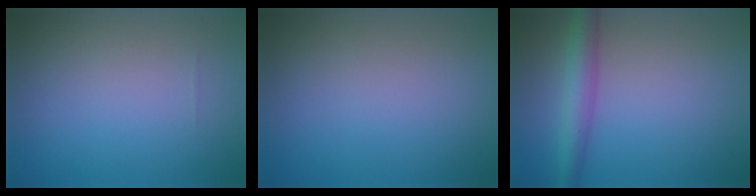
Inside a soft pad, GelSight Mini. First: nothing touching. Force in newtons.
{"total": 0.0}
{"total": 3.7, "press": 3.7, "slide": 0.1}